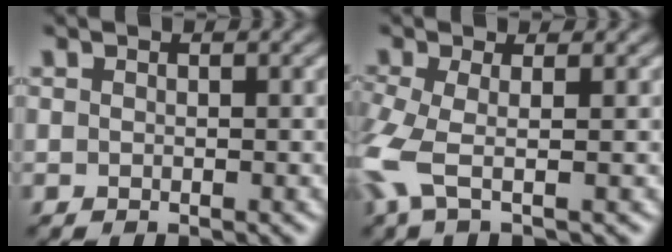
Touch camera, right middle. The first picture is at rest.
{"total": 5.3, "force": [-1.5, 2.1, 4.6], "torque": [-0.131, -0.012, -0.037]}